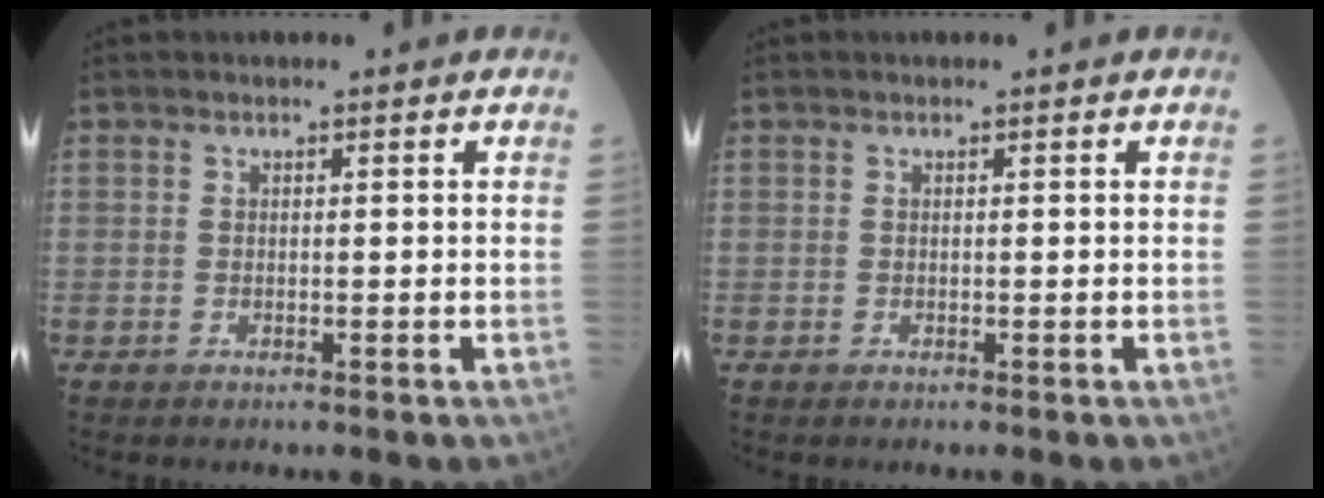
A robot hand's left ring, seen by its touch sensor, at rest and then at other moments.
{"total": 0.0}